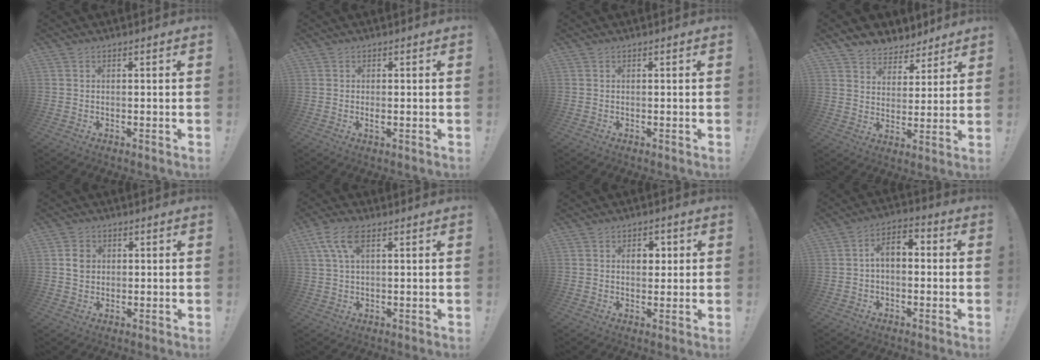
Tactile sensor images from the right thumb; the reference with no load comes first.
{"total": 1.1, "force": [-0.1, 0.3, 1.1], "torque": [-0.018, -0.002, -0.001]}
{"total": 0.0}
{"total": 6.6, "force": [5.0, 4.2, 0.7], "torque": [-0.016, -0.044, 0.099]}
{"total": 4.2, "force": [0.7, 3.7, 2.0], "torque": [-0.025, 0.001, 0.012]}
{"total": 7.5, "force": [3.0, 3.2, 6.0], "torque": [-0.116, 0.007, 0.059]}
{"total": 5.0, "force": [1.0, 3.6, 3.3], "torque": [-0.038, 0.000, 0.008]}
{"total": 5.7, "force": [-0.2, 3.6, 4.4], "torque": [-0.079, 0.011, -0.003]}